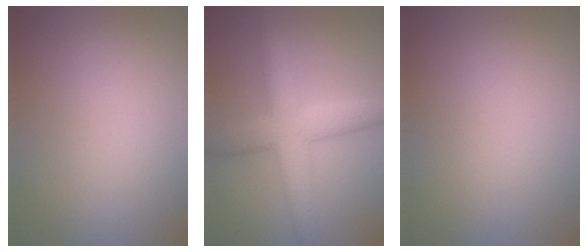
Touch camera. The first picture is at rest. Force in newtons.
{"total": 5.4, "press": 5.4, "slide": 0.0}
{"total": 0.0}